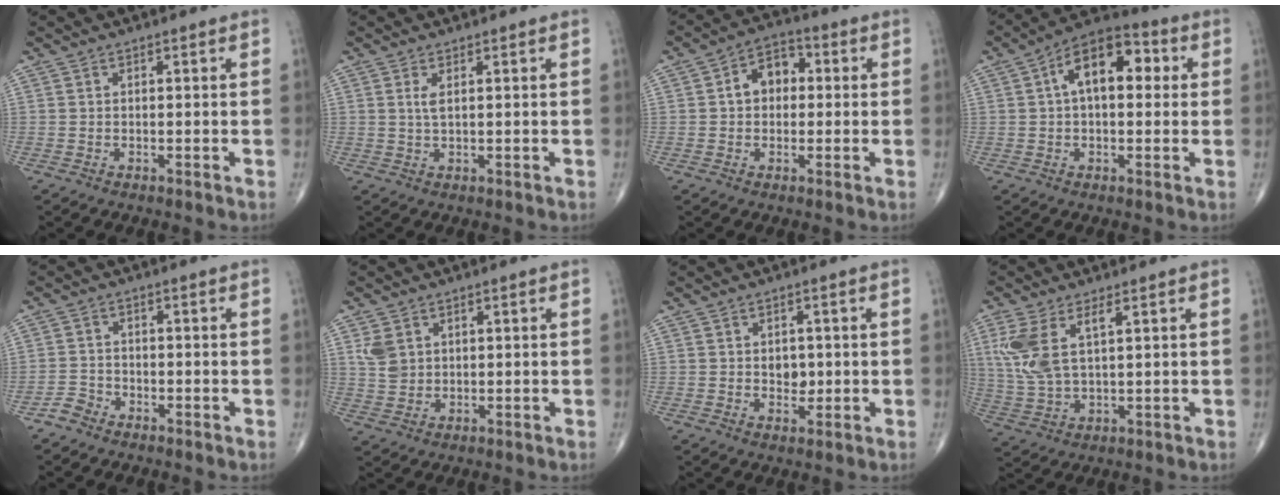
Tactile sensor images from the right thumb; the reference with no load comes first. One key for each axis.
{"total": 2.0, "fx": 0.6, "fy": 0.6, "fz": 1.8, "tx": -0.038, "ty": -0.003, "tz": 0.017}
{"total": 7.2, "fx": 0.8, "fy": 5.2, "fz": 4.9, "tx": -0.056, "ty": 0.022, "tz": 0.003}
{"total": 10.8, "fx": 1.7, "fy": 6.2, "fz": 8.7, "tx": -0.112, "ty": 0.032, "tz": 0.014}
{"total": 2.4, "fx": -1.9, "fy": 1.4, "fz": 0.3, "tx": -0.003, "ty": 0.010, "tz": -0.041}
{"total": 4.4, "fx": 1.6, "fy": 3.4, "fz": 2.2, "tx": -0.034, "ty": -0.006, "tz": 0.039}
{"total": 3.3, "fx": 0.1, "fy": 2.4, "fz": 2.2, "tx": -0.014, "ty": 0.000, "tz": 0.005}
{"total": 9.3, "fx": 3.3, "fy": 4.0, "fz": 7.7, "tx": -0.182, "ty": -0.006, "tz": 0.076}